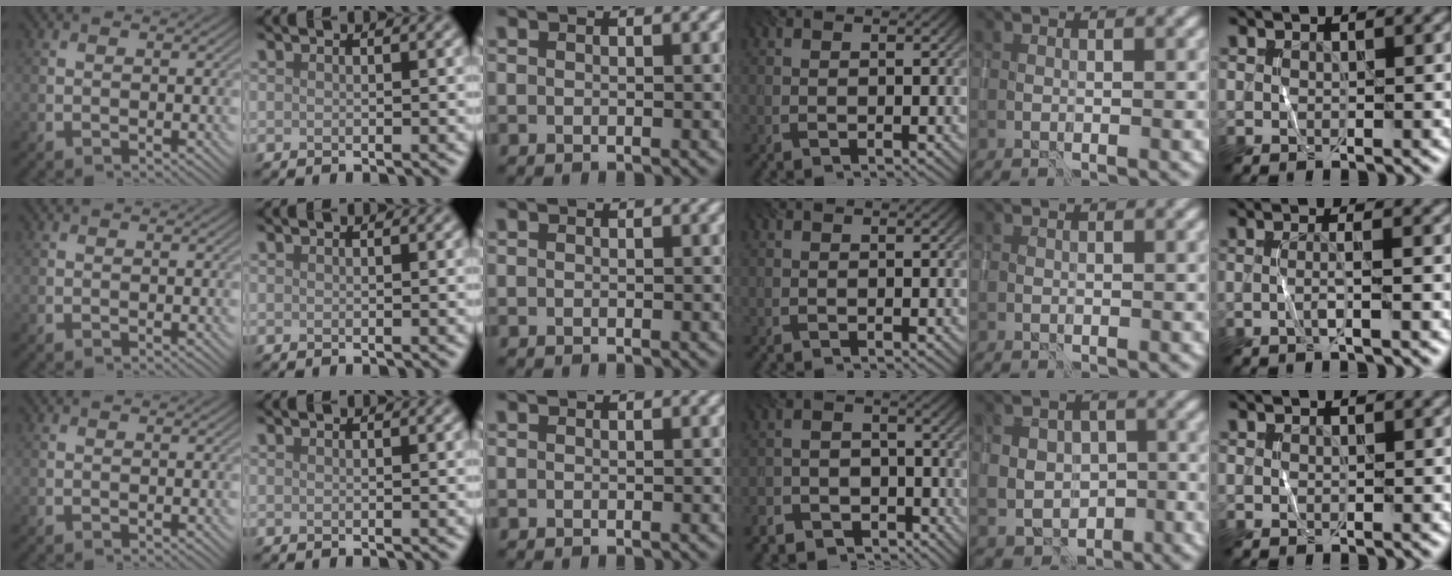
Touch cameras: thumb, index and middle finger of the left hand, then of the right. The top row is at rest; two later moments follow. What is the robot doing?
{"motion": "wrap", "object": "sponge"}